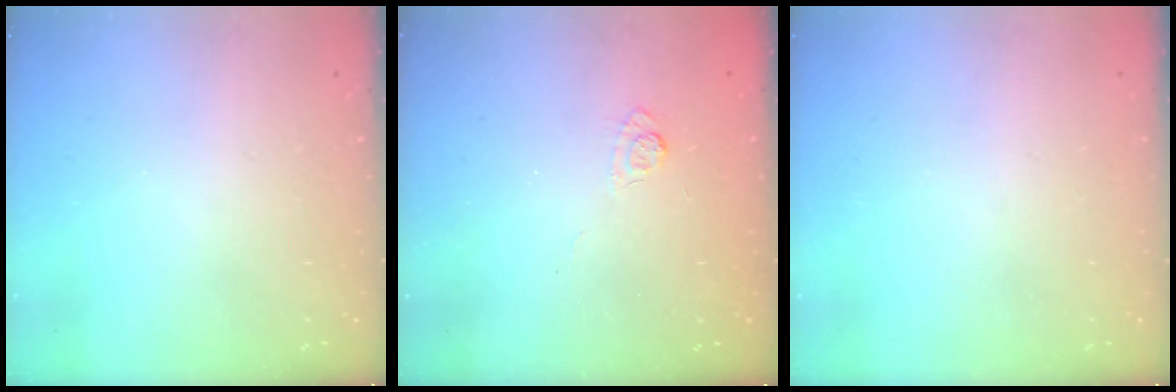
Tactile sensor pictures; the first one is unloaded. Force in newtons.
{"total": 3.3, "press": 3.0, "slide": 1.4}
{"total": 0.0}